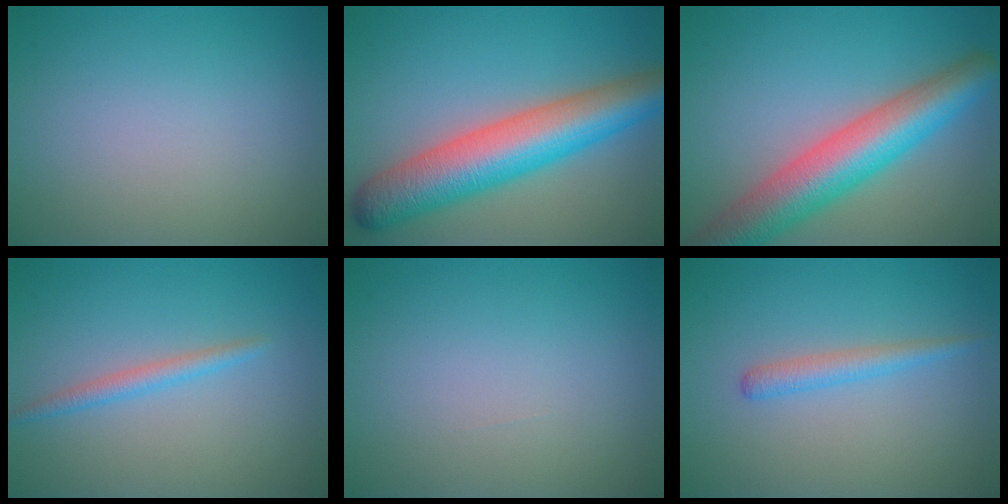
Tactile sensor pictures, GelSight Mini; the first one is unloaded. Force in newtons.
{"total": 9.3, "press": 9.3, "slide": 0.4}
{"total": 8.7, "press": 8.7, "slide": 0.2}
{"total": 1.6, "press": 1.6, "slide": 0.0}
{"total": 0.0}
{"total": 1.8, "press": 1.8, "slide": 0.1}